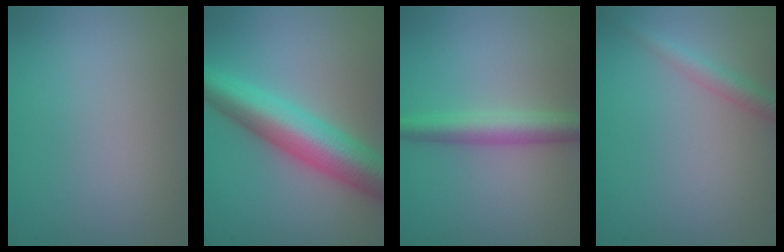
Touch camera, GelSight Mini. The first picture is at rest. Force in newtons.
{"total": 8.4, "press": 8.4, "slide": 0.2}
{"total": 3.7, "press": 3.7, "slide": 0.0}
{"total": 2.1, "press": 2.1, "slide": 0.1}